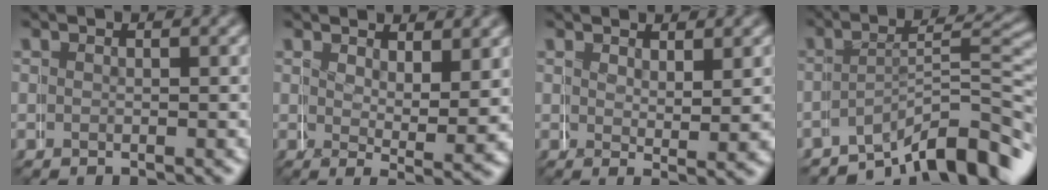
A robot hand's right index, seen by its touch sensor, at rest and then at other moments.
{"total": 4.0, "force": [1.0, 1.5, 3.5], "torque": [-0.056, -0.025, 0.021]}
{"total": 2.4, "force": [1.2, 0.6, 2.0], "torque": [-0.032, -0.016, 0.024]}
{"total": 8.7, "force": [-6.1, 3.4, 5.2], "torque": [-0.069, -0.010, -0.085]}